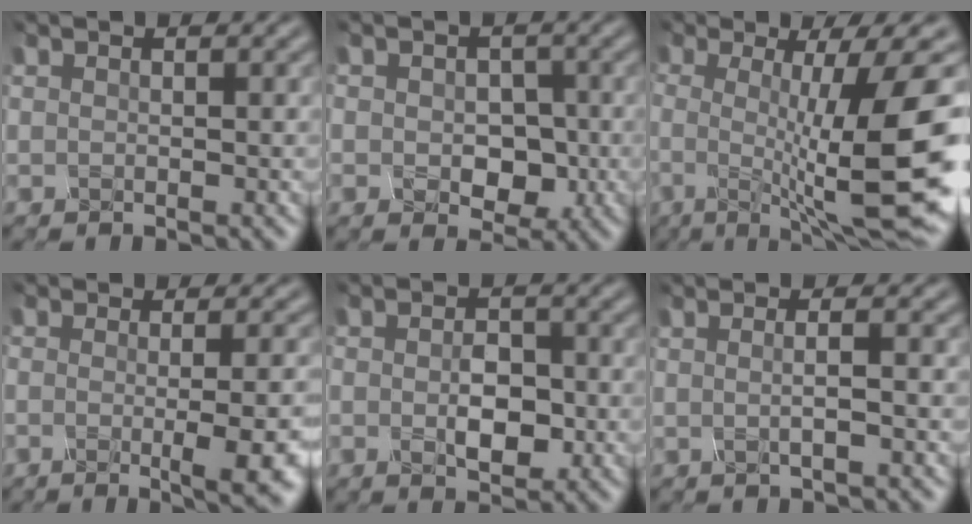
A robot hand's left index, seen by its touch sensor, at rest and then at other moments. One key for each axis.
{"total": 3.8, "fx": -0.9, "fy": 2.8, "fz": 2.4, "tx": -0.042, "ty": -0.010, "tz": -0.014}
{"total": 13.3, "fx": -1.9, "fy": 2.1, "fz": 13.0, "tx": -0.168, "ty": -0.003, "tz": -0.030}
{"total": 6.1, "fx": -1.6, "fy": 1.2, "fz": 5.7, "tx": -0.065, "ty": -0.001, "tz": -0.026}
{"total": 3.5, "fx": -1.1, "fy": 2.0, "fz": 2.7, "tx": -0.046, "ty": -0.004, "tz": -0.018}
{"total": 3.5, "fx": 0.5, "fy": 1.6, "fz": 3.1, "tx": -0.027, "ty": 0.022, "tz": -0.026}